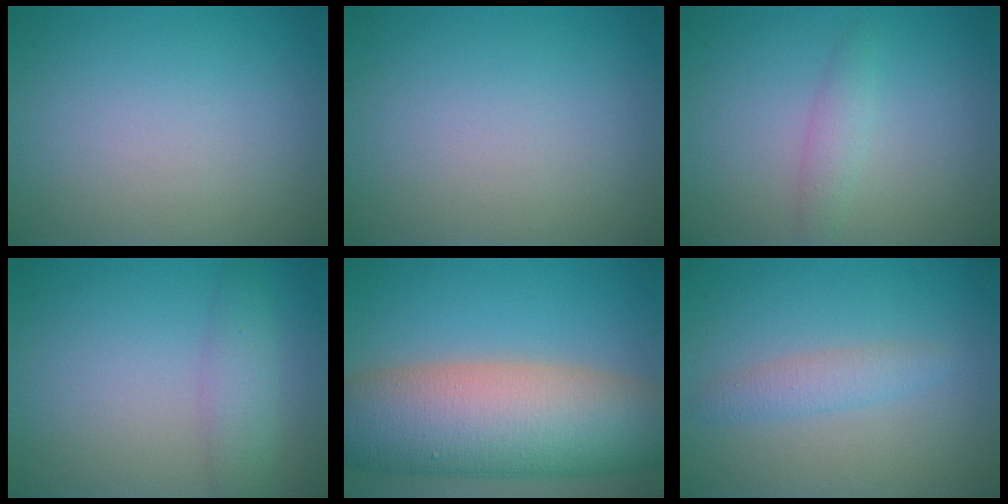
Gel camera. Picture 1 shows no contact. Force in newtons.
{"total": 0.0}
{"total": 1.5, "press": 1.5, "slide": 0.0}
{"total": 2.8, "press": 2.8, "slide": 0.1}
{"total": 13.4, "press": 13.4, "slide": 0.6}
{"total": 1.9, "press": 1.9, "slide": 0.1}